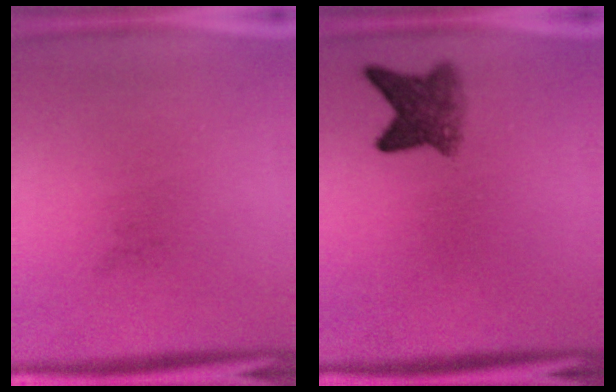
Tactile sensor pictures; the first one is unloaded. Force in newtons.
{"total": 4.5}